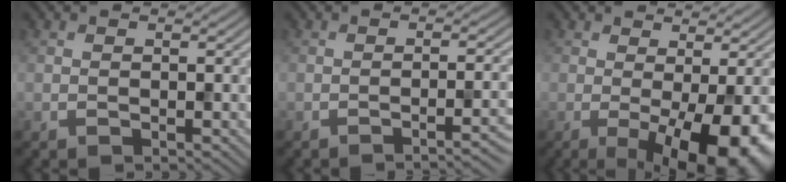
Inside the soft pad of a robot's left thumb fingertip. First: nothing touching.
{"total": 4.0, "force": [-2.2, 0.7, 3.3], "torque": [-0.033, 0.010, -0.040]}
{"total": 9.3, "force": [-1.6, 4.1, 8.2], "torque": [-0.116, -0.013, -0.016]}